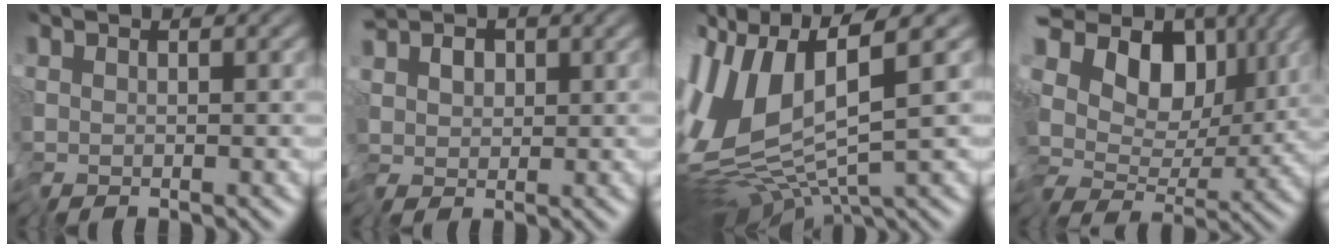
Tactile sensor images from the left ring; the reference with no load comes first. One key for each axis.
{"total": 2.6, "fx": 0.0, "fy": 1.7, "fz": 2.0, "tx": -0.041, "ty": -0.001, "tz": -0.005}
{"total": 8.9, "fx": 0.3, "fy": 3.3, "fz": 8.3, "tx": -0.178, "ty": -0.007, "tz": 0.013}
{"total": 11.9, "fx": 1.3, "fy": 8.8, "fz": 7.8, "tx": -0.139, "ty": -0.004, "tz": 0.037}